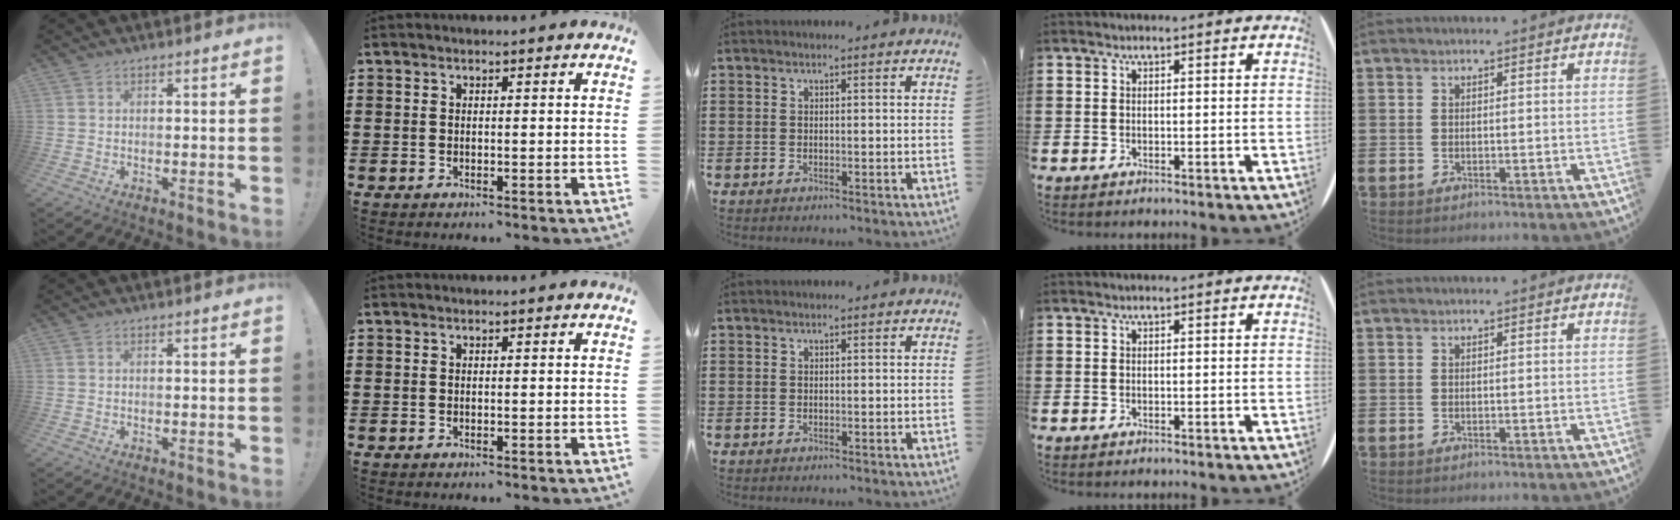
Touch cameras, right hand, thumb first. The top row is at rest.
{}